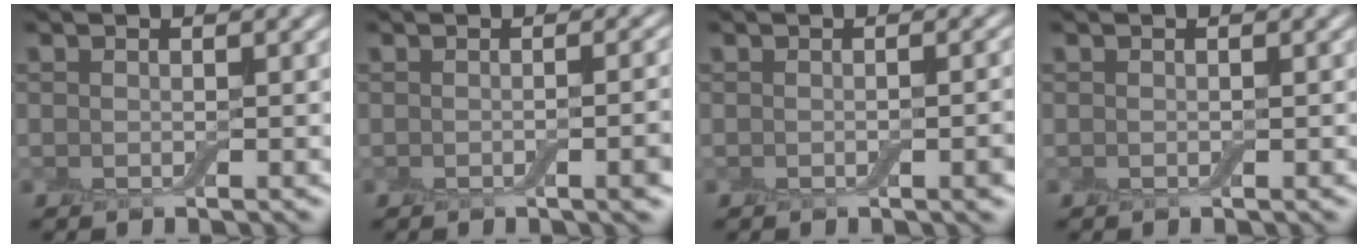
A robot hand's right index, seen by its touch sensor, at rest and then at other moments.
{"total": 4.1, "force": [-0.8, 1.4, 3.7], "torque": [-0.030, 0.002, -0.009]}
{"total": 2.5, "force": [-0.5, 0.6, 2.4], "torque": [-0.025, 0.002, -0.005]}
{"total": 0.0}